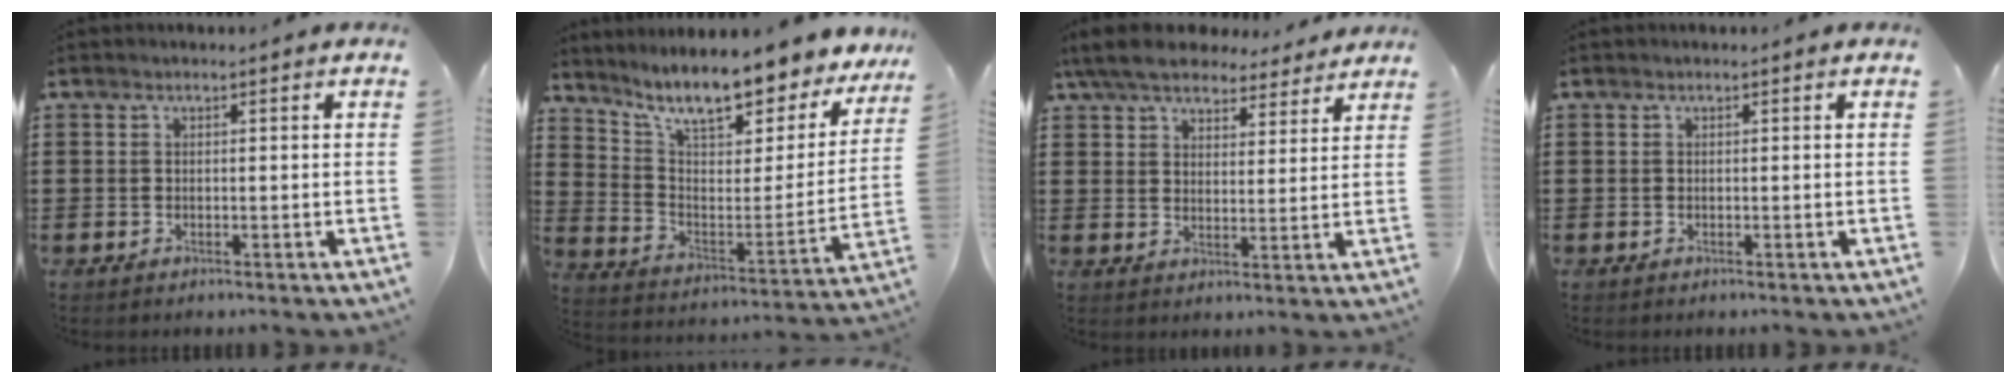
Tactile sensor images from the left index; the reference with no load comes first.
{"total": 10.4, "force": [8.7, 1.7, 5.4], "torque": [-0.125, -0.065, 0.145]}
{"total": 7.2, "force": [6.5, 1.7, 2.7], "torque": [-0.078, -0.019, 0.118]}
{"total": 0.0}